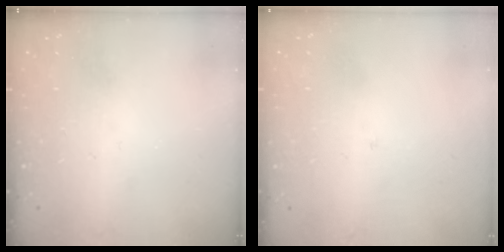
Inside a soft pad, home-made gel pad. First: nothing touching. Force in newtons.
{"total": 2.1, "press": 2.1, "slide": 0.1}